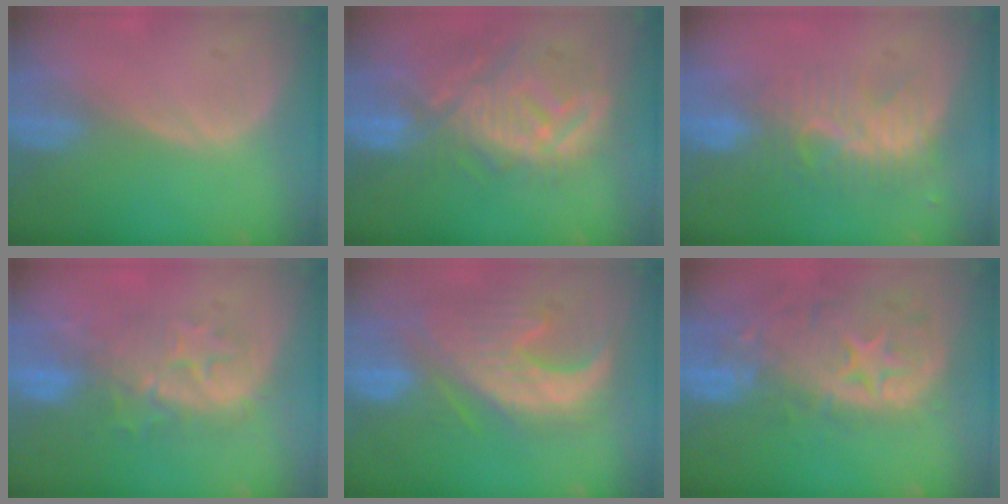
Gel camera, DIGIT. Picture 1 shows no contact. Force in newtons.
{"total": 11.9, "press": 10.9, "slide": 4.9}
{"total": 8.5, "press": 7.7, "slide": 3.6}
{"total": 8.6, "press": 8.3, "slide": 2.1}
{"total": 11.1, "press": 10.7, "slide": 2.9}
{"total": 13.4, "press": 11.1, "slide": 7.5}